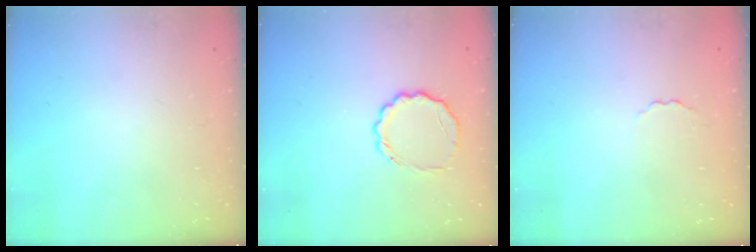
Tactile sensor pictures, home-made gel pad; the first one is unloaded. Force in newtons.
{"total": 6.2, "press": 6.0, "slide": 1.6}
{"total": 2.0, "press": 1.9, "slide": 0.6}